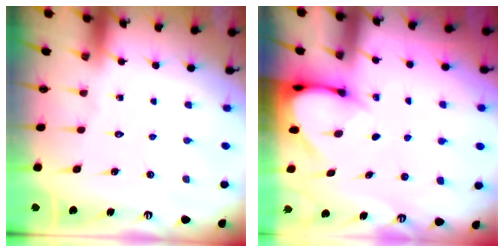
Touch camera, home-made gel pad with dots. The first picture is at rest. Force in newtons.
{"total": 3.5, "press": 3.5, "slide": 0.3}